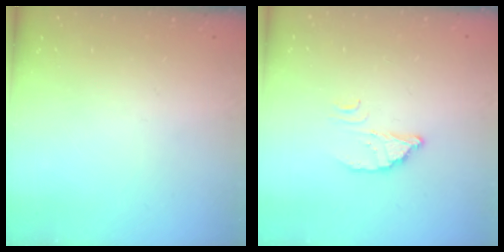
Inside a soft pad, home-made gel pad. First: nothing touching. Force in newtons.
{"total": 3.2, "press": 3.2, "slide": 0.2}